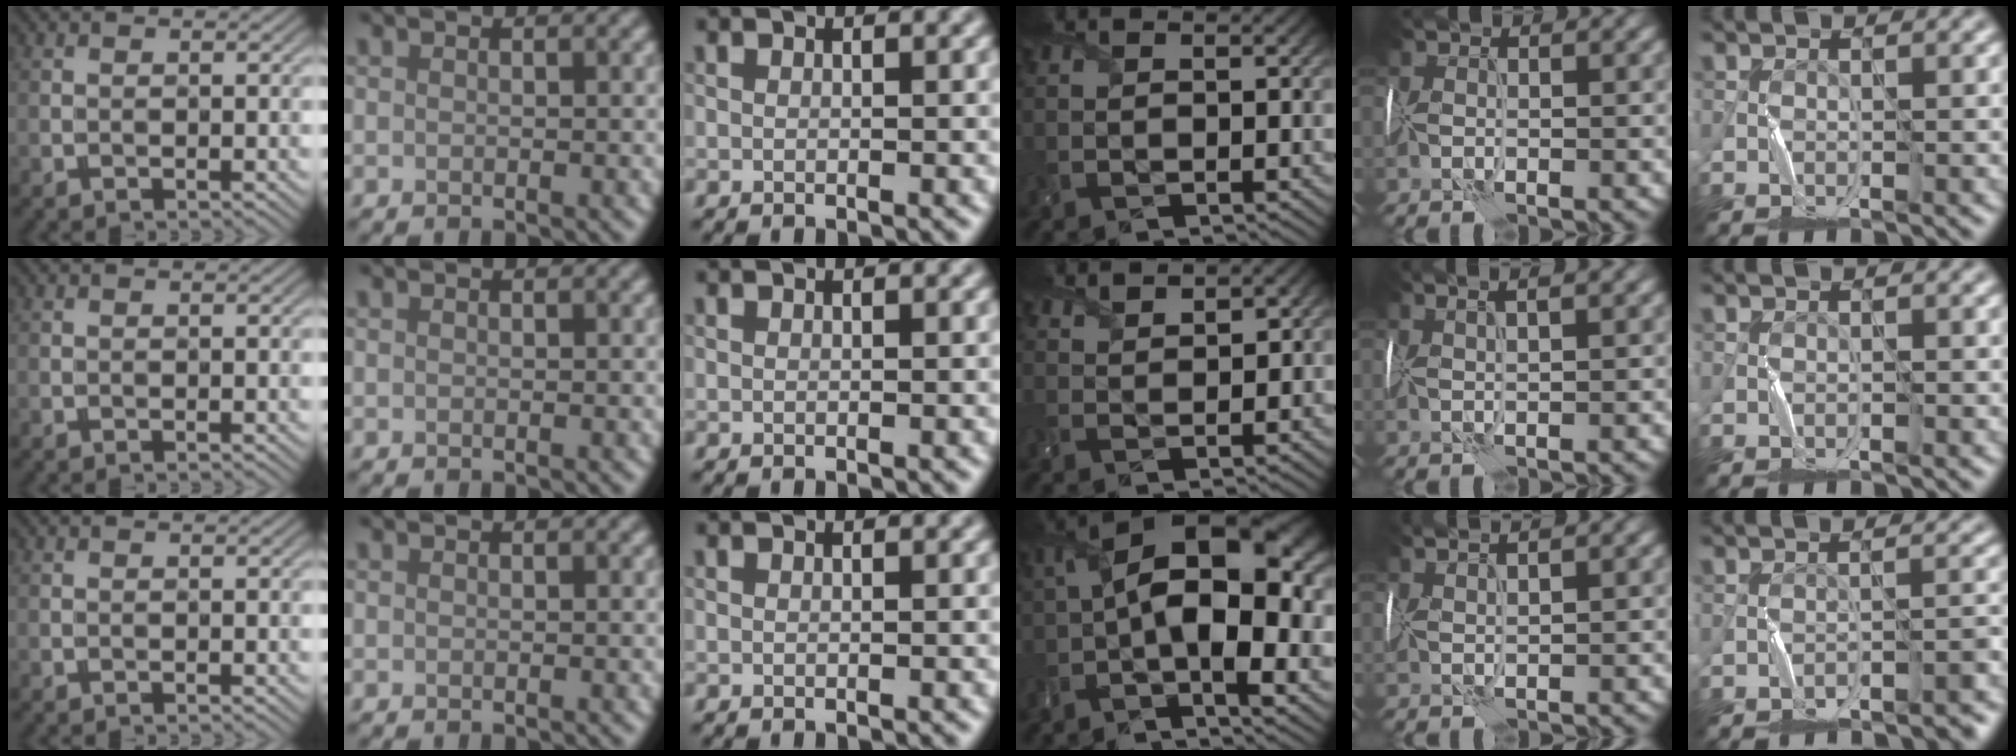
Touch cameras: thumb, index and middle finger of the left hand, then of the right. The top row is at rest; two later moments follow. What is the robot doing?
{"motion": "wrap", "object": "sponge"}